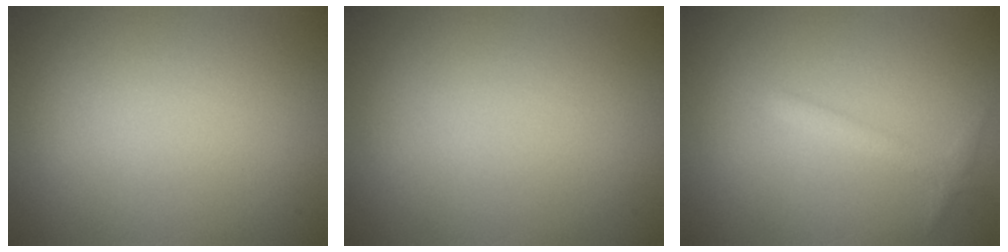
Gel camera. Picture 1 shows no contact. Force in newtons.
{"total": 0.0}
{"total": 1.4, "press": 1.4, "slide": 0.1}